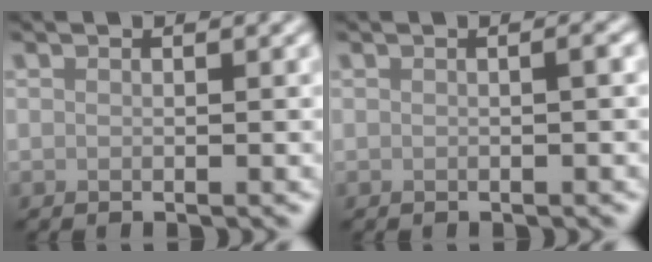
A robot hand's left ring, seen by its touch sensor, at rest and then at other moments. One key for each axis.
{"total": 0.9, "fx": 0.0, "fy": 0.2, "fz": 0.9, "tx": -0.008, "ty": 0.005, "tz": 0.000}